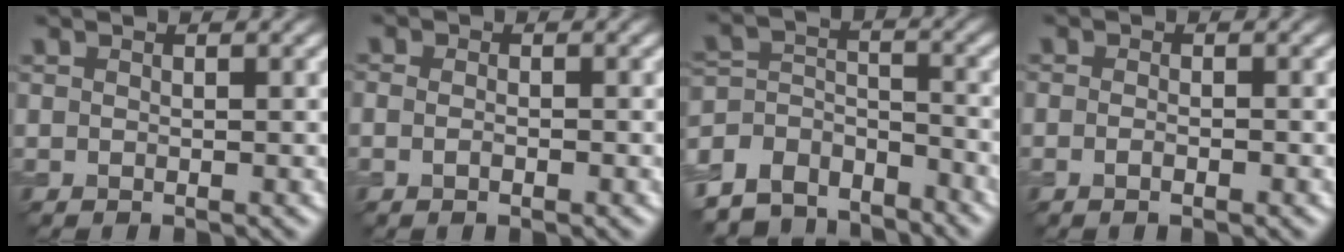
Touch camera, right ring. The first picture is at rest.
{"total": 2.2, "force": [0.2, 1.4, 1.7], "torque": [-0.010, 0.012, -0.022]}
{"total": 7.2, "force": [-6.2, 3.5, 1.3], "torque": [-0.022, -0.007, -0.119]}
{"total": 1.7, "force": [-0.3, 0.9, 1.5], "torque": [-0.005, 0.002, -0.016]}